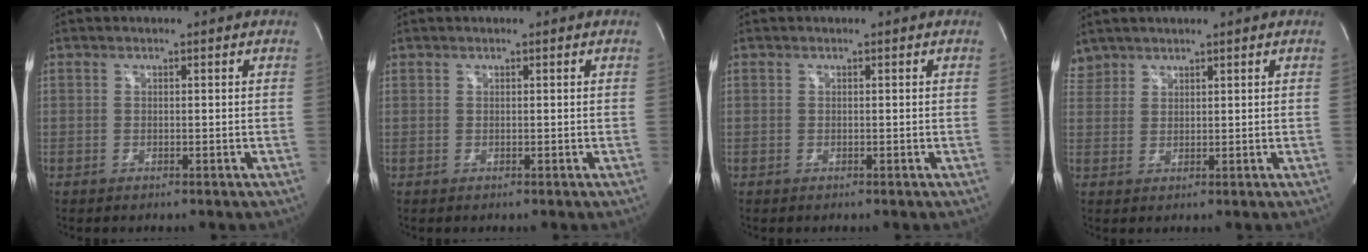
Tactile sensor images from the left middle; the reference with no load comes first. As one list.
[{"total": 0.0}, {"total": 0.0}, {"total": 2.8, "force": [2.5, 1.1, -0.3], "torque": [0.008, 0.013, 0.050]}]